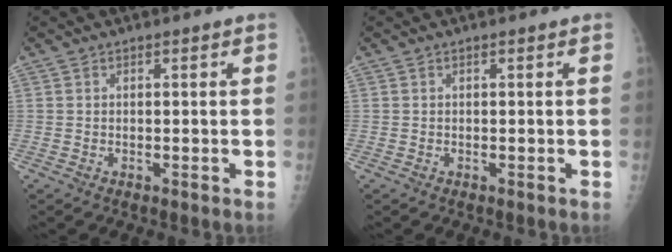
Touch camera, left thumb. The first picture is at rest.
{"total": 0.0}